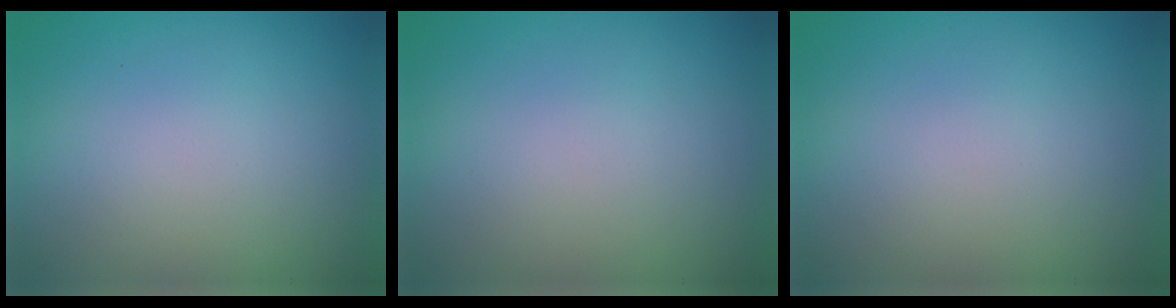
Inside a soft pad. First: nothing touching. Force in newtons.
{"total": 0.0}
{"total": 0.0}